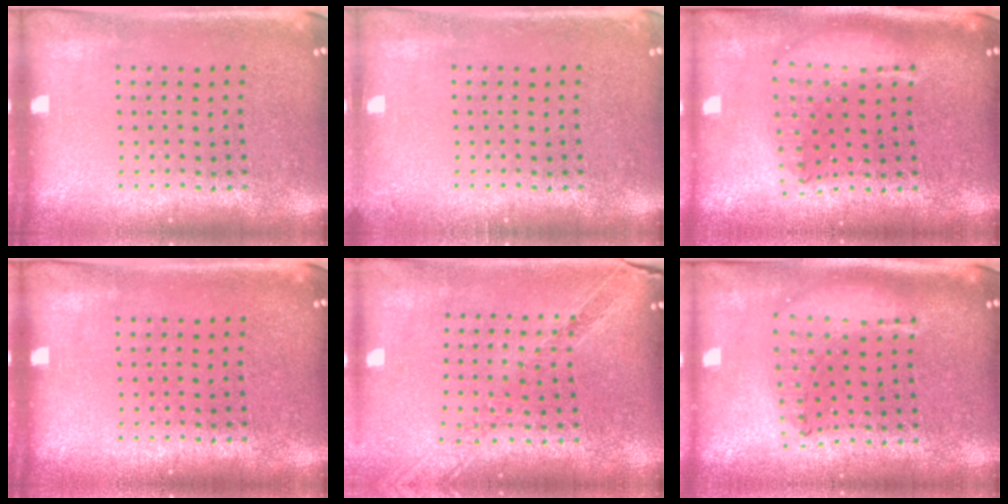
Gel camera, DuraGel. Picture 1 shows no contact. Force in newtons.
{"total": 0.9, "press": 0.9, "slide": 0.2}
{"total": 1.9, "press": 1.6, "slide": 1.1}
{"total": 0.0}
{"total": 1.1, "press": 1.1, "slide": 0.2}
{"total": 1.2, "press": 1.1, "slide": 0.3}